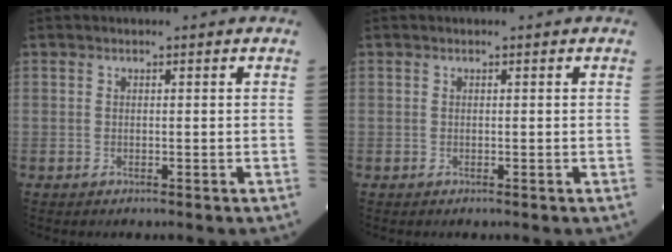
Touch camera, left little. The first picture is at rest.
{"total": 0.0}